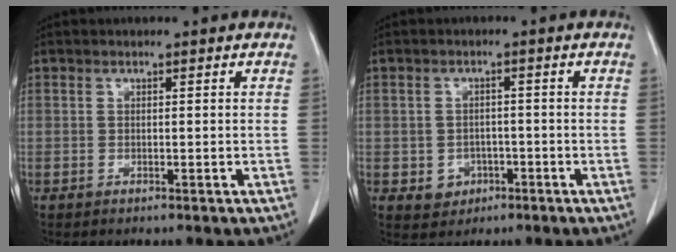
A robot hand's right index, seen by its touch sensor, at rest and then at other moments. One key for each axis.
{"total": 3.5, "fx": -1.2, "fy": 3.1, "fz": 1.0, "tx": -0.007, "ty": 0.007, "tz": -0.010}